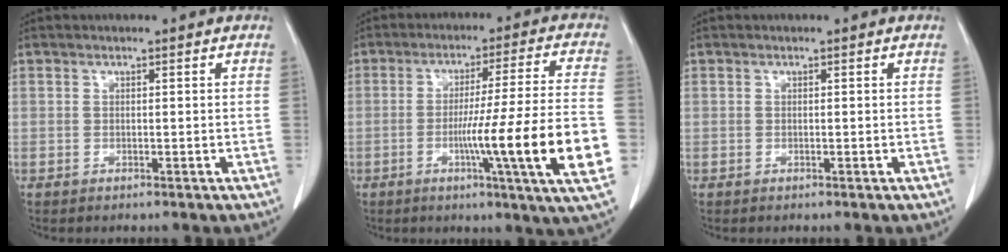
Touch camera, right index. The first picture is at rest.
{"total": 16.7, "force": [-4.2, -1.6, 16.0], "torque": [-0.222, -0.012, -0.067]}
{"total": 0.0}